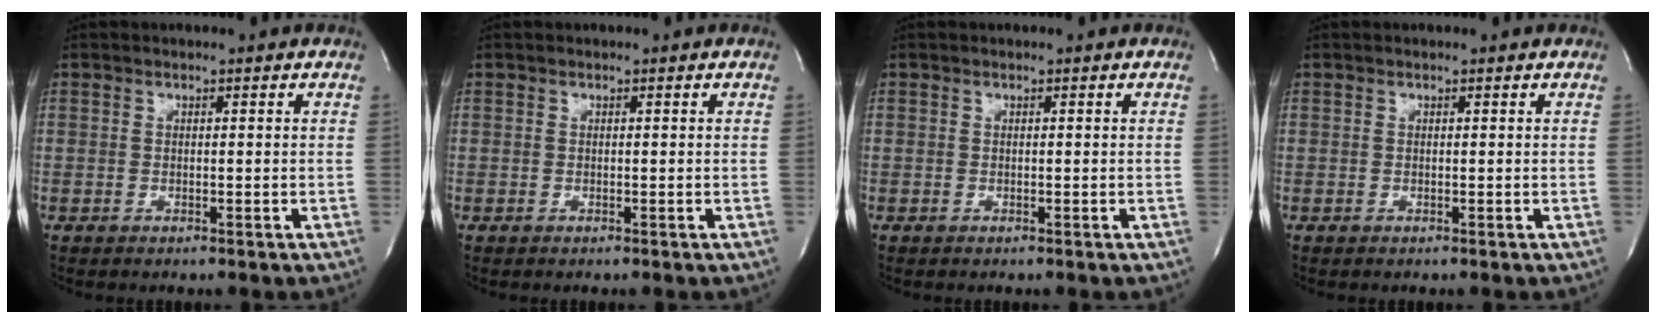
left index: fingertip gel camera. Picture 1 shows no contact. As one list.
[{"total": 0.0}, {"total": 0.0}, {"total": 0.0}]